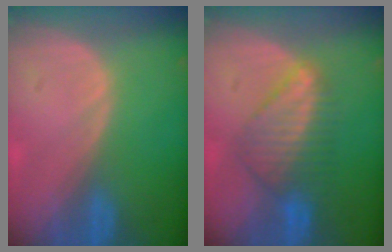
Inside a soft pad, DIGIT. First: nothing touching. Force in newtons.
{"total": 6.7, "press": 6.6, "slide": 1.3}